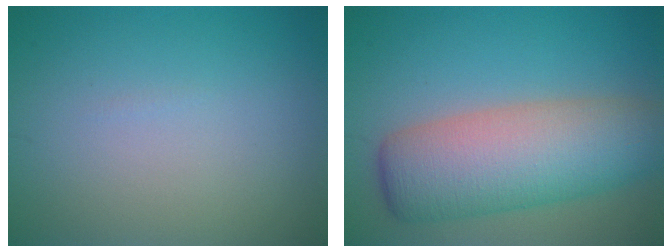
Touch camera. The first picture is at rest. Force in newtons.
{"total": 9.2, "press": 9.2, "slide": 0.4}